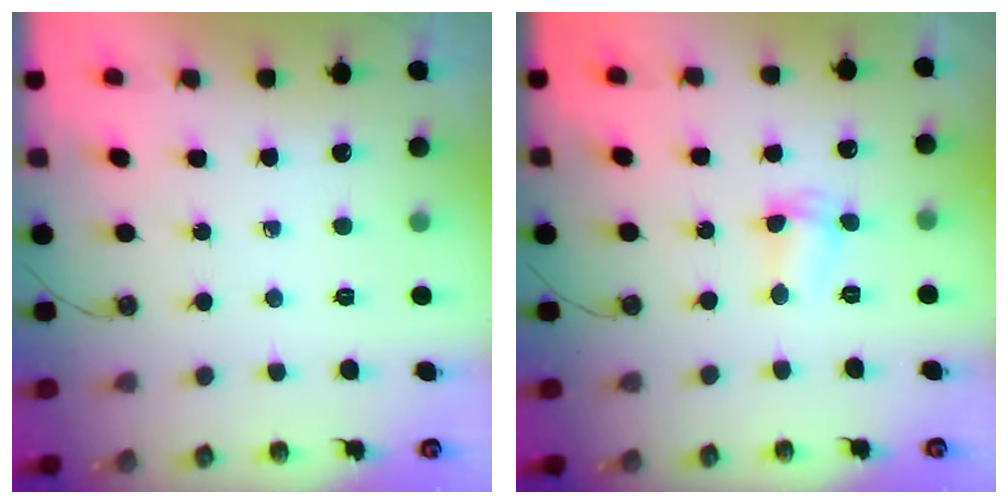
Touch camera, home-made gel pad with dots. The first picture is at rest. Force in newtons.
{"total": 2.9, "press": 2.9, "slide": 0.5}